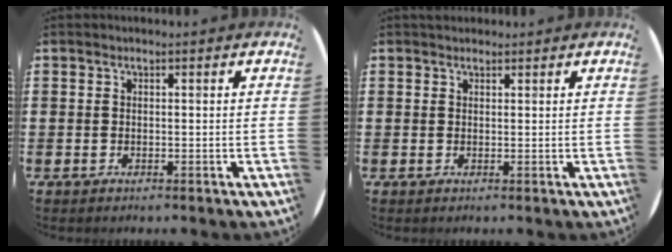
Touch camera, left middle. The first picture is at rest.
{"total": 0.8, "force": [0.7, 0.2, -0.2], "torque": [0.003, 0.005, 0.013]}